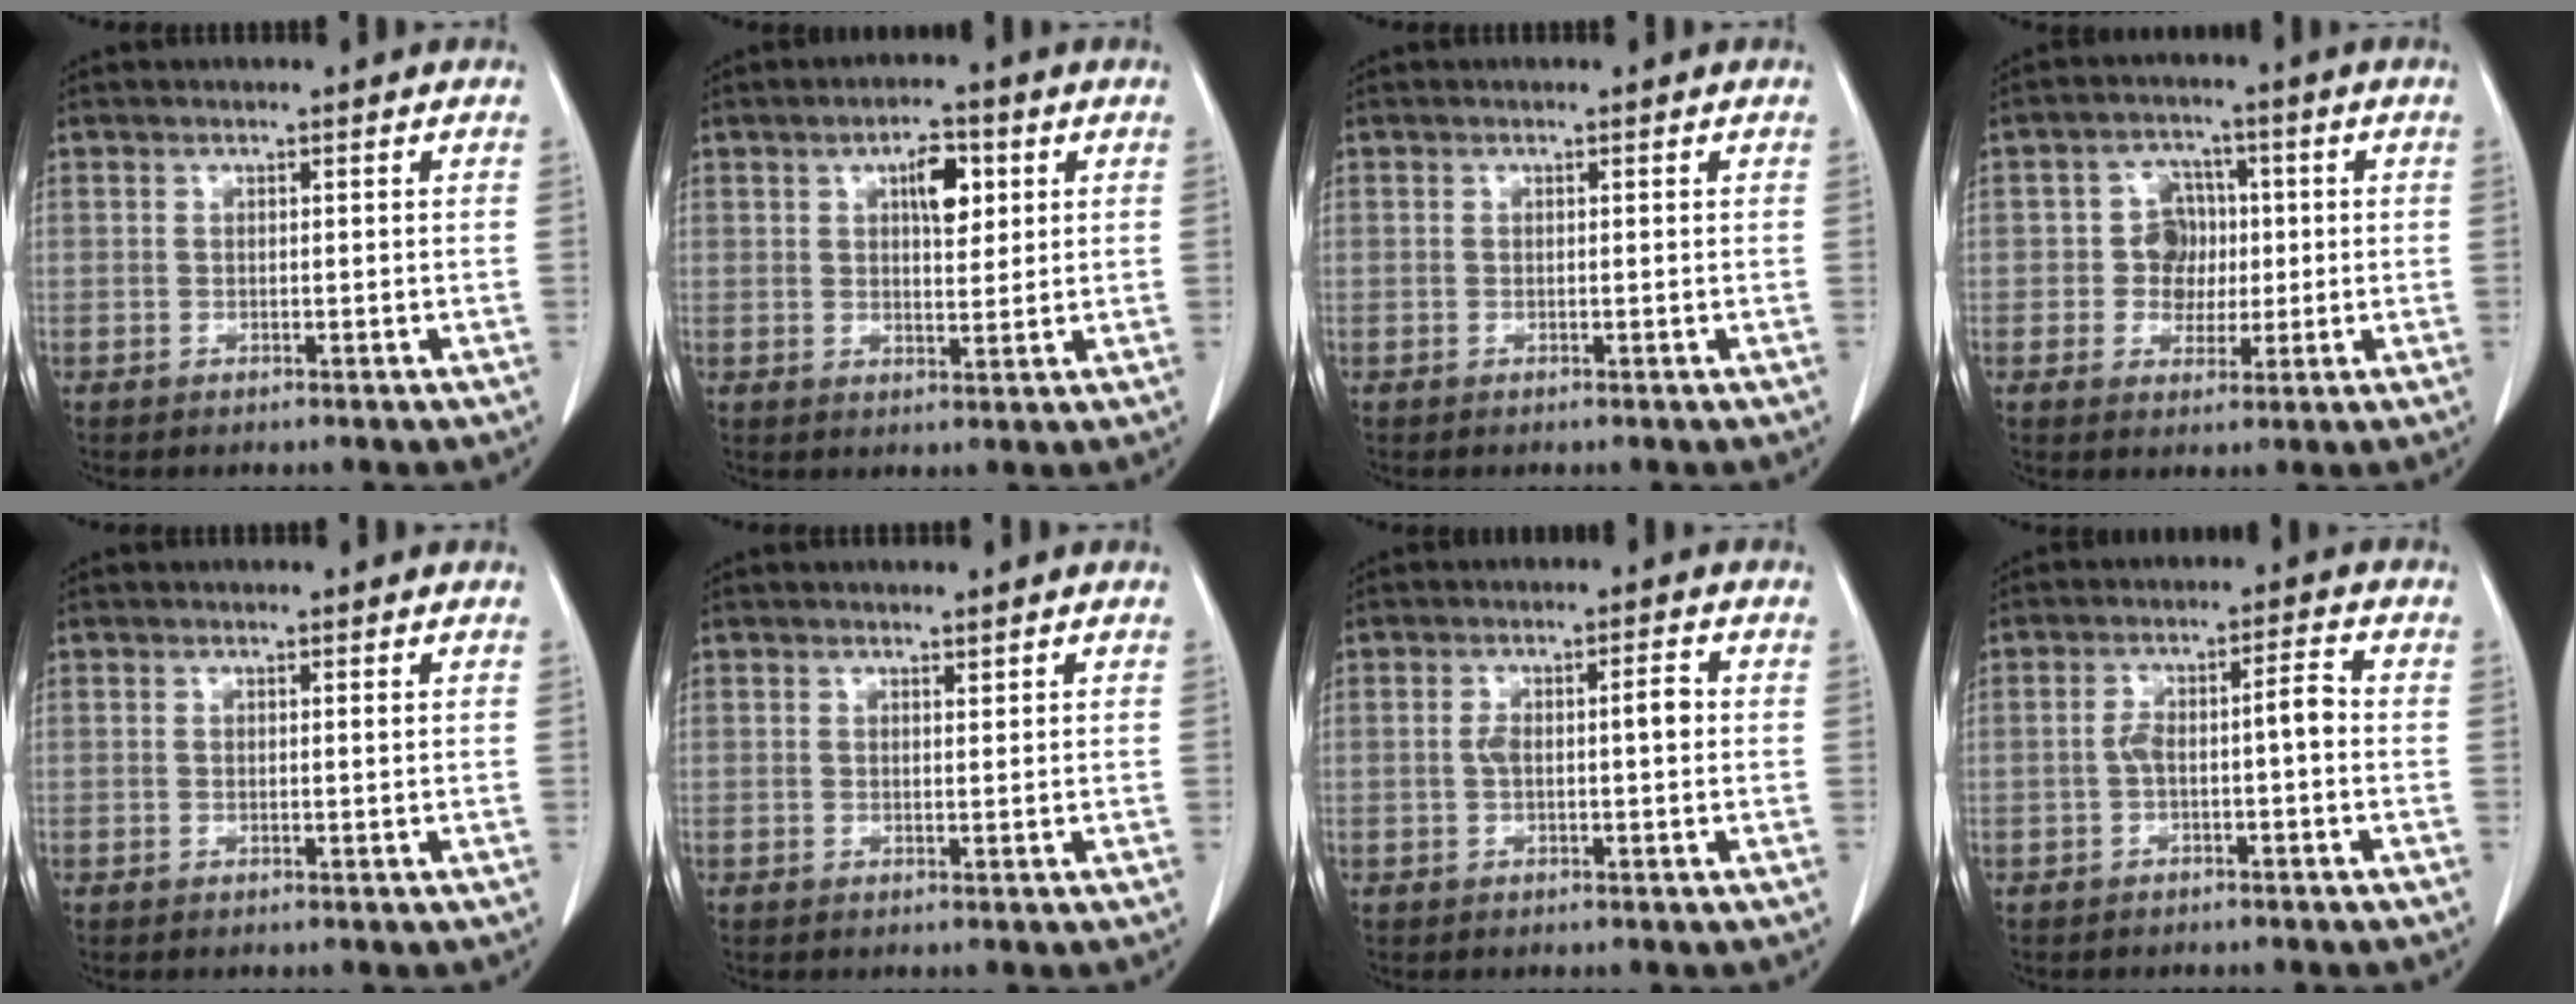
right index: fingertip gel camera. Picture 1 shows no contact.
{"total": 5.5, "force": [2.0, 2.2, 4.5], "torque": [-0.073, 0.006, 0.033]}
{"total": 0.0}
{"total": 5.7, "force": [0.1, 5.3, 2.2], "torque": [-0.032, 0.020, 0.004]}
{"total": 0.6, "force": [0.3, 0.1, 0.5], "torque": [-0.010, -0.003, 0.004]}
{"total": 0.5, "force": [0.5, 0.1, 0.2], "torque": [-0.007, -0.006, 0.008]}
{"total": 4.3, "force": [0.1, 1.1, 4.2], "torque": [-0.079, 0.019, 0.004]}
{"total": 4.8, "force": [-1.0, 1.0, 4.6], "torque": [-0.084, 0.025, -0.013]}